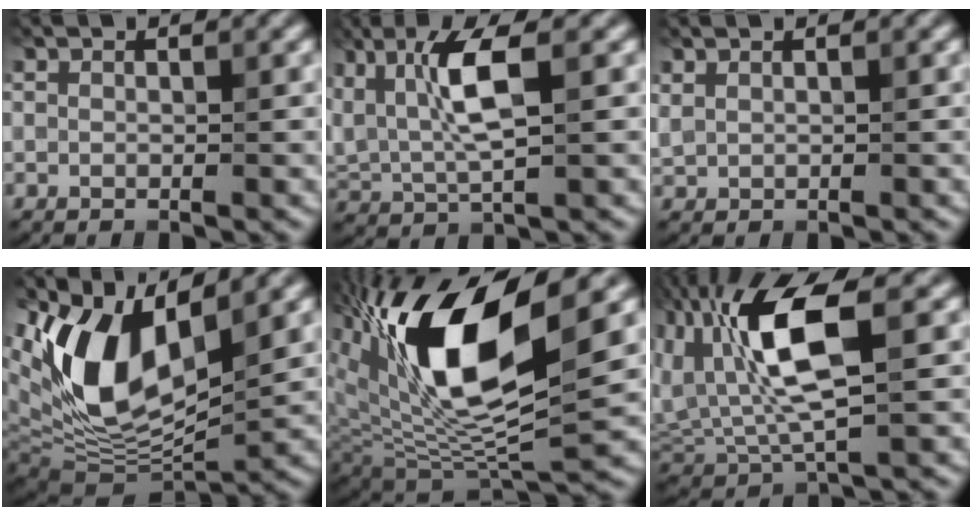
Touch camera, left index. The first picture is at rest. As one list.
[{"total": 5.6, "force": [1.4, 1.6, 5.2], "torque": [-0.105, 0.003, 0.030]}, {"total": 0.6, "force": [0.6, 0.2, 0.3], "torque": [-0.010, 0.000, 0.014]}, {"total": 12.5, "force": [4.3, 6.3, 9.9], "torque": [-0.196, 0.000, 0.077]}, {"total": 13.9, "force": [5.3, 5.4, 11.6], "torque": [-0.217, 0.001, 0.099]}, {"total": 10.8, "force": [2.5, 4.3, 9.6], "torque": [-0.197, 0.013, 0.040]}]